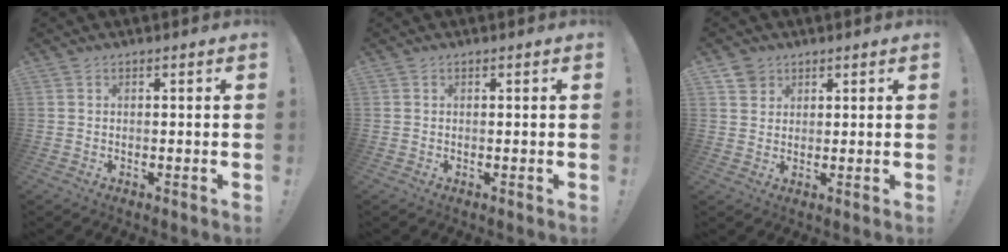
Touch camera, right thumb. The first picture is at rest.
{"total": 0.0}
{"total": 3.8, "force": [2.5, 2.8, 0.4], "torque": [0.003, -0.013, 0.045]}